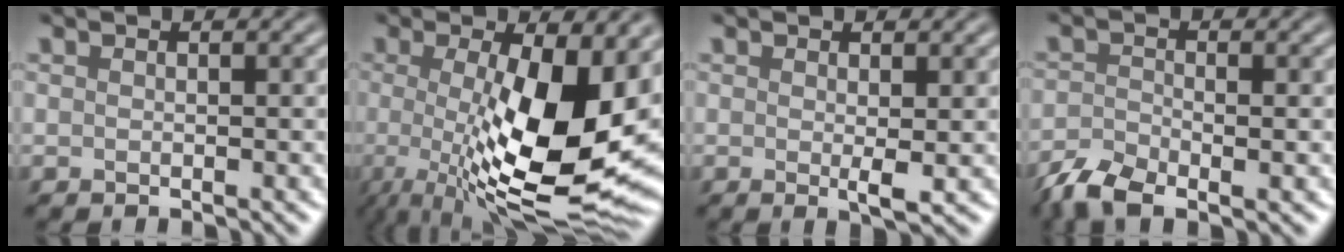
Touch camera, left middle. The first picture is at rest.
{"total": 13.2, "force": [-0.4, 4.2, 12.5], "torque": [-0.180, -0.024, -0.008]}
{"total": 1.7, "force": [0.1, 0.2, 1.7], "torque": [-0.026, -0.009, 0.003]}
{"total": 3.8, "force": [-2.8, 1.4, 2.2], "torque": [-0.050, -0.014, -0.057]}